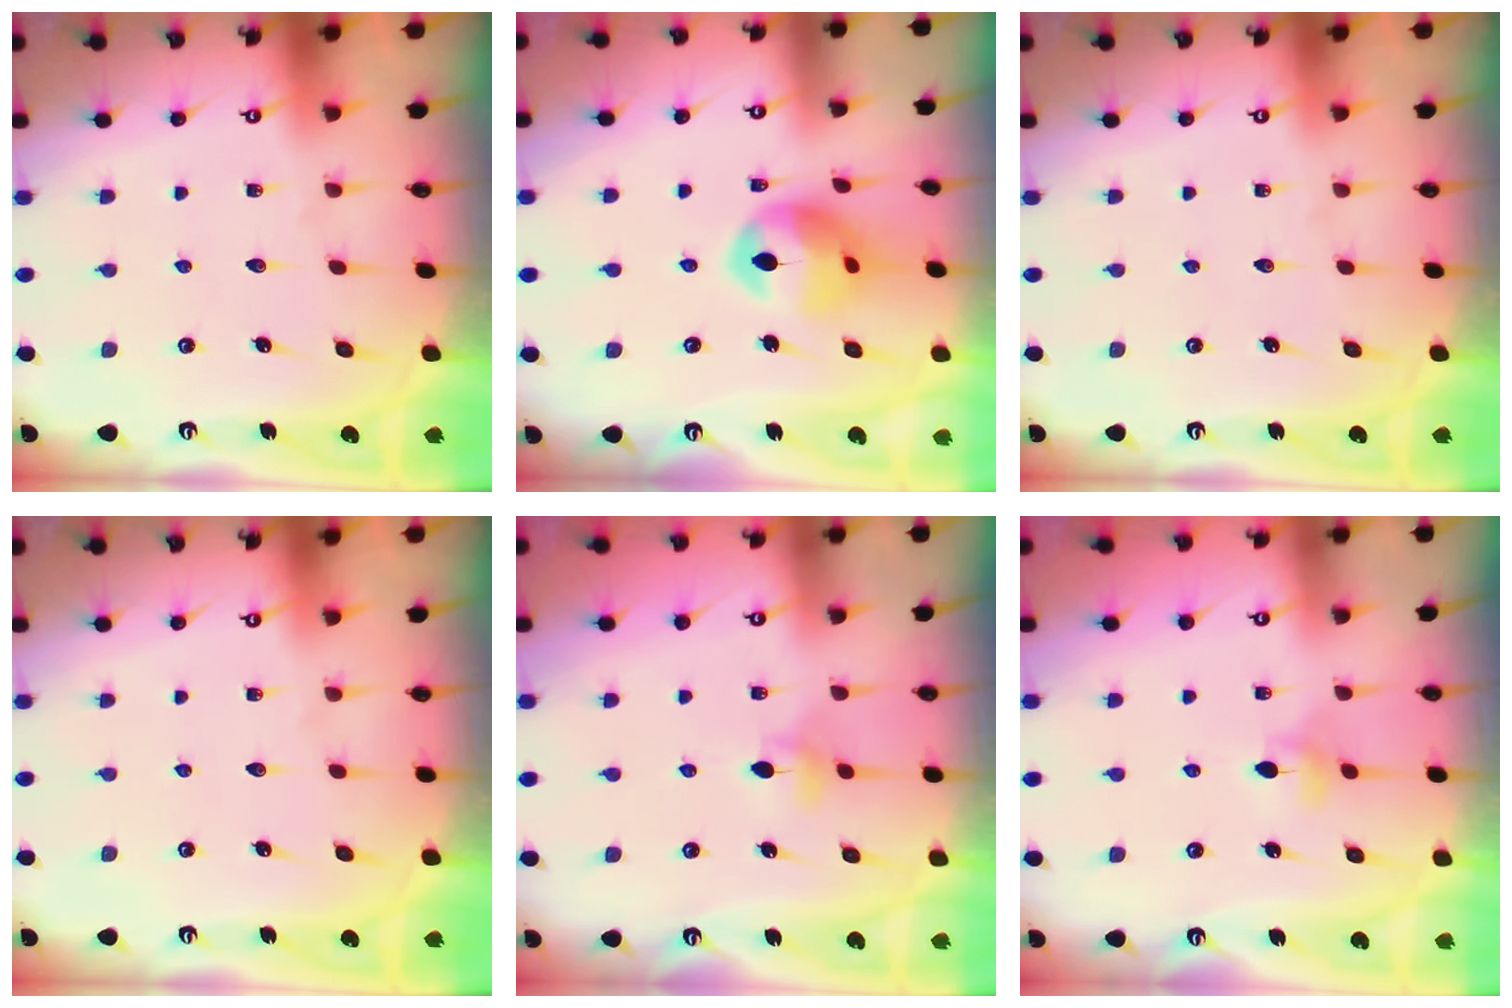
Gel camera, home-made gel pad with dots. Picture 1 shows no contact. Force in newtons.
{"total": 12.2, "press": 12.1, "slide": 1.4}
{"total": 0.0}
{"total": 0.0}
{"total": 4.3, "press": 4.2, "slide": 1.0}
{"total": 4.3, "press": 4.2, "slide": 1.0}